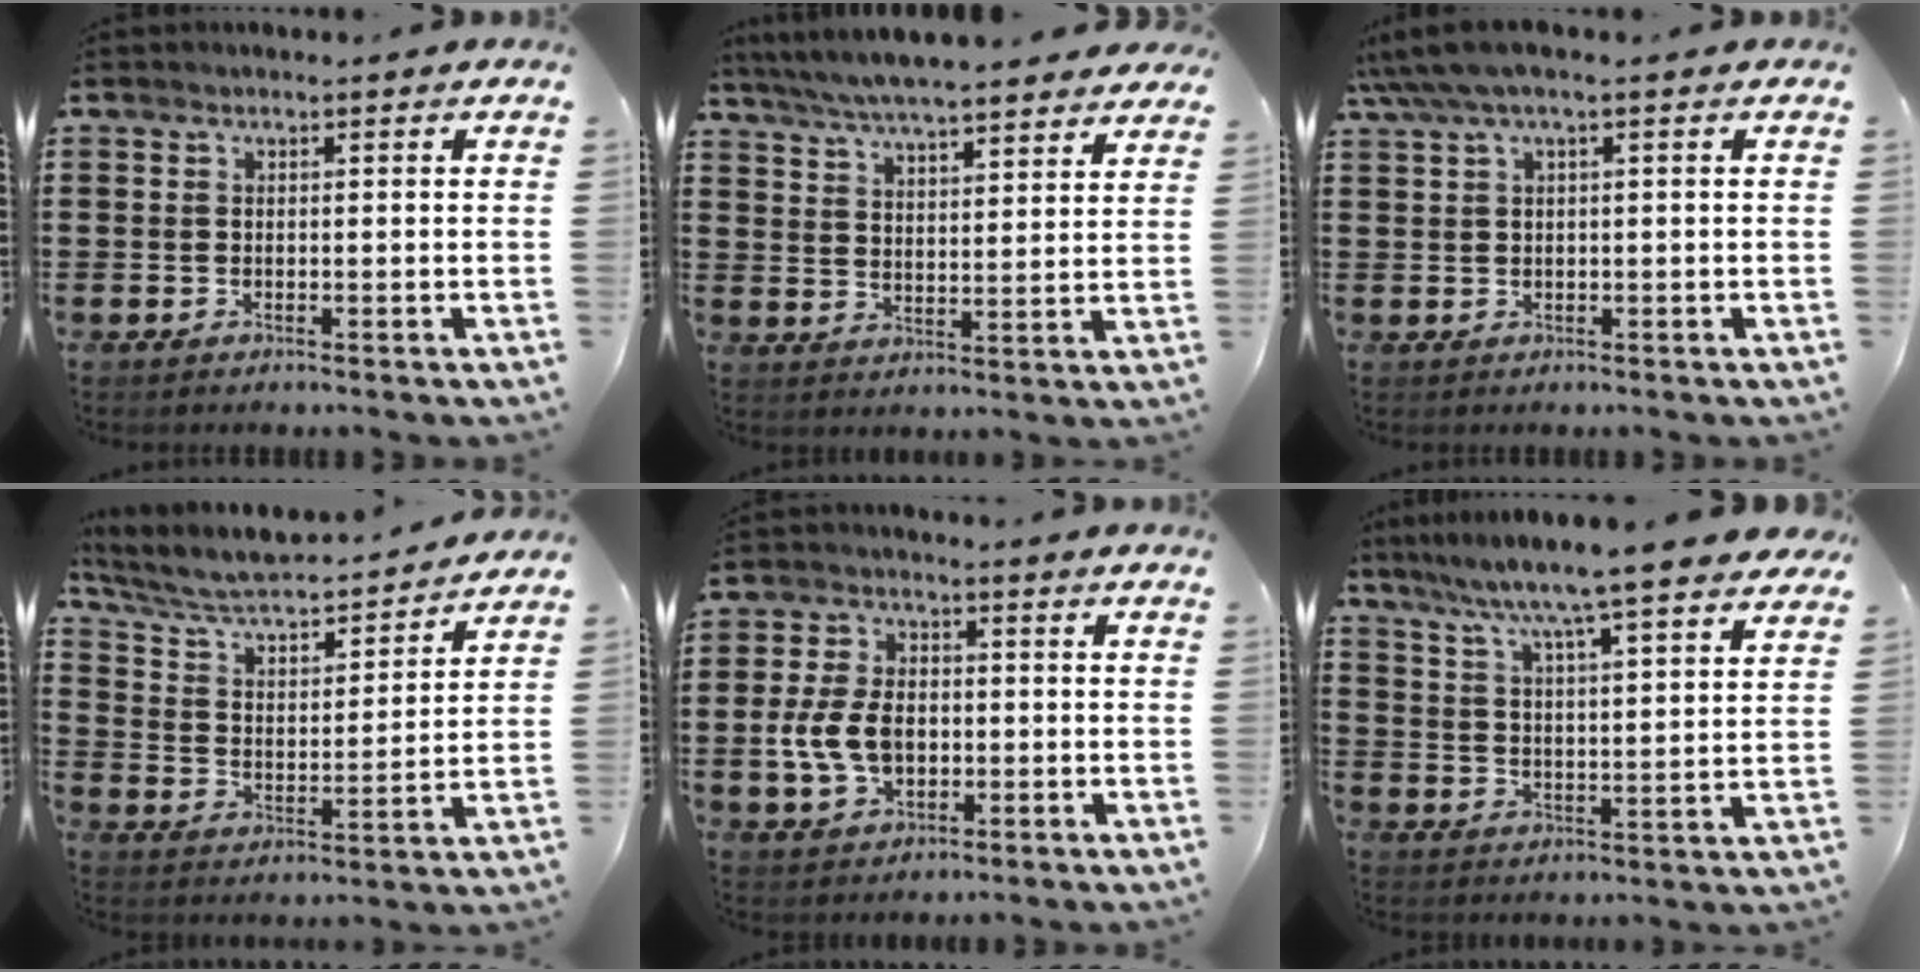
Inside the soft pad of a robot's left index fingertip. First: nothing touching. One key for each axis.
{"total": 5.9, "fx": 5.7, "fy": 0.1, "fz": 1.7, "tx": -0.057, "ty": -0.027, "tz": 0.099}
{"total": 2.8, "fx": 1.0, "fy": 0.4, "fz": 2.6, "tx": -0.064, "ty": -0.005, "tz": 0.012}
{"total": 5.4, "fx": 4.9, "fy": 0.6, "fz": 2.2, "tx": -0.065, "ty": -0.040, "tz": 0.077}
{"total": 7.3, "fx": -1.2, "fy": 4.8, "fz": 5.3, "tx": -0.131, "ty": 0.001, "tz": -0.028}
{"total": 7.4, "fx": 6.6, "fy": -0.8, "fz": 3.3, "tx": -0.092, "ty": -0.043, "tz": 0.106}